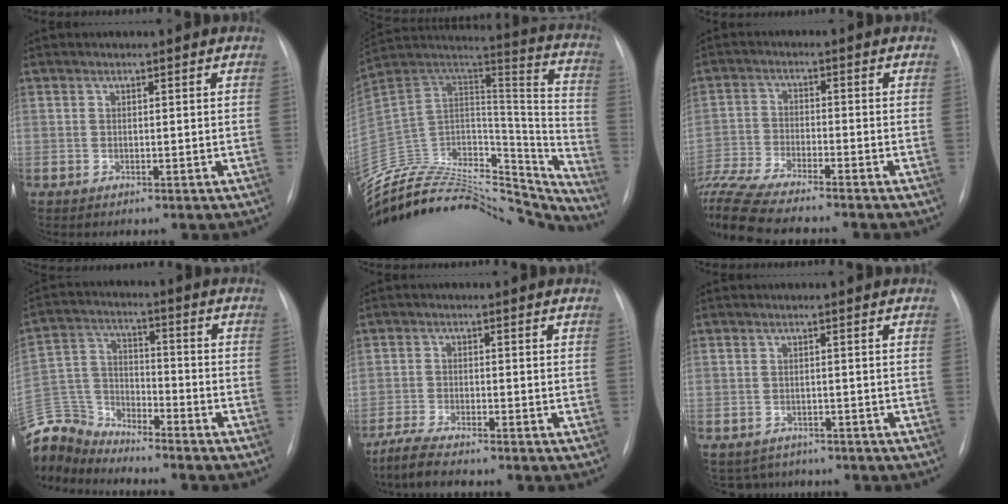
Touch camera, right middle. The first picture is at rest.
{"total": 40.3, "force": [-36.8, 10.5, 12.8], "torque": [-0.217, -0.021, -0.533]}
{"total": 13.3, "force": [-11.9, 0.1, 5.9], "torque": [-0.116, -0.018, -0.205]}
{"total": 13.6, "force": [-13.2, 2.7, 1.7], "torque": [-0.049, 0.031, -0.257]}
{"total": 5.3, "force": [-4.6, 0.2, 2.6], "torque": [-0.056, -0.020, -0.083]}
{"total": 4.2, "force": [-3.7, 2.2, -0.1], "torque": [0.000, 0.003, -0.049]}